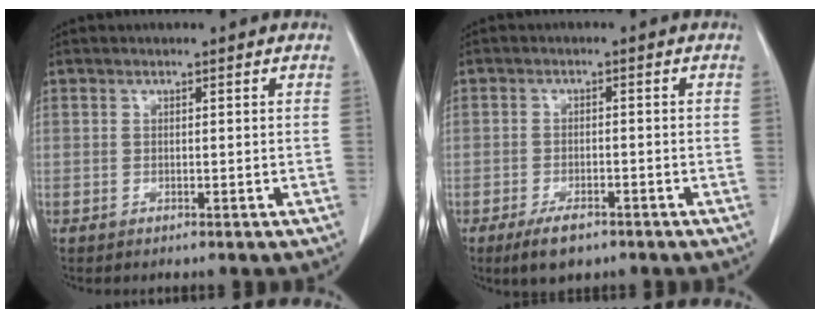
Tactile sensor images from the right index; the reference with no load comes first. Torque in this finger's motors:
{"motor_torque": [-0.55, 0.01, -0.19, -0.07]}